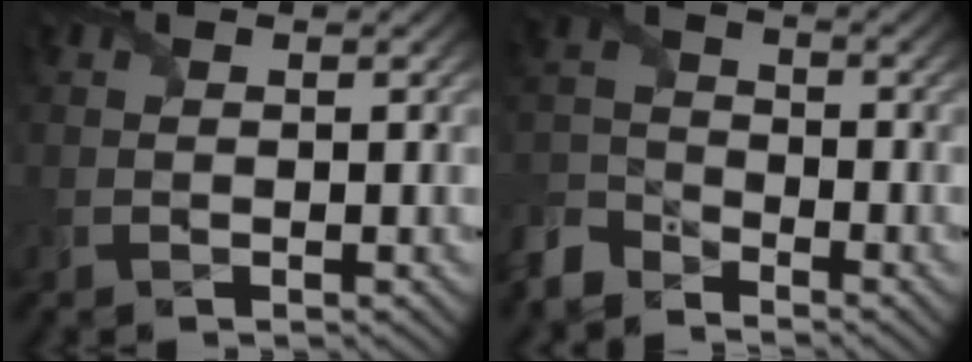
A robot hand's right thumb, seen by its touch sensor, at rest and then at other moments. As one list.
[{"total": 6.2, "force": [-5.2, 2.7, 1.8], "torque": [-0.053, -0.009, -0.128]}]